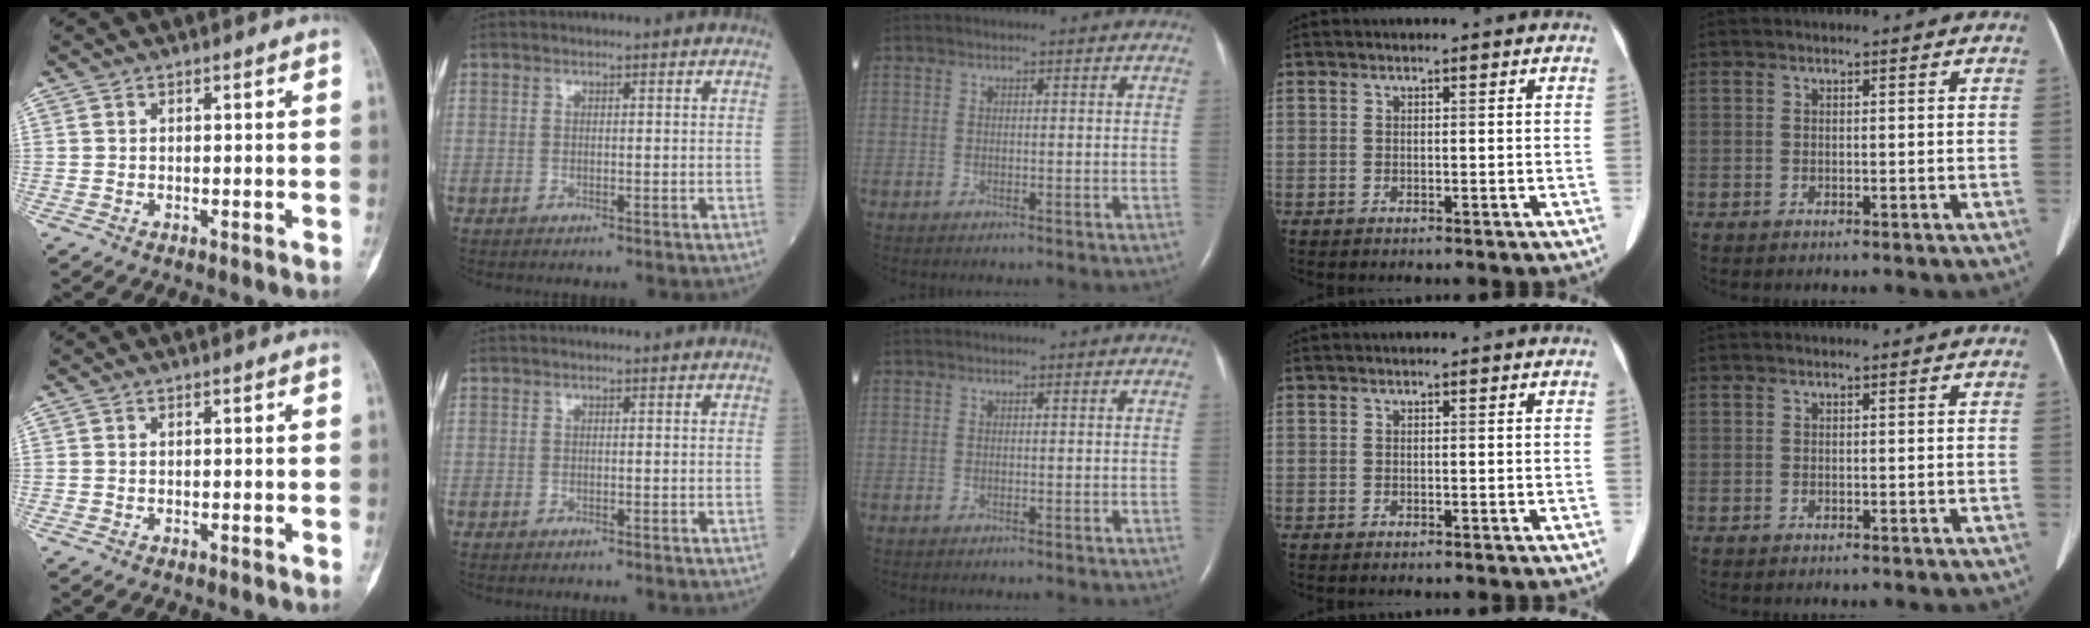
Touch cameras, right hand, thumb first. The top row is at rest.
{}